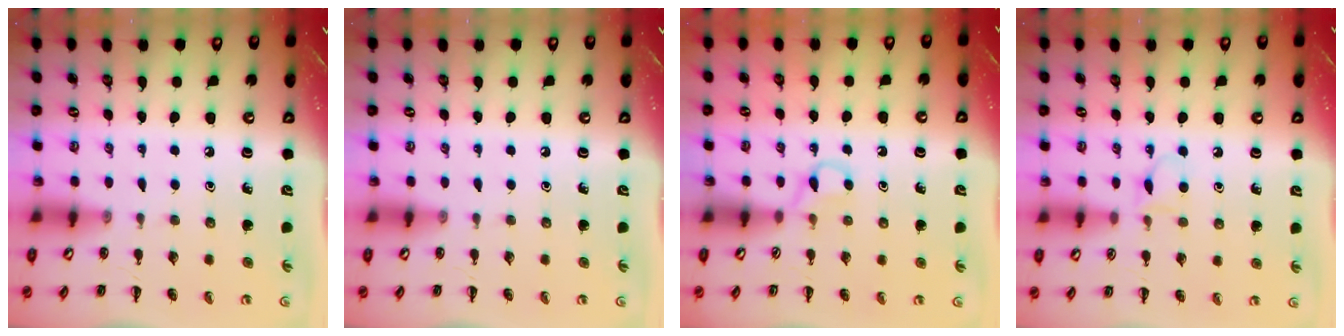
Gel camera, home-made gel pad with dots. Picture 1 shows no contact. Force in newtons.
{"total": 0.0}
{"total": 2.8, "press": 2.6, "slide": 1.0}
{"total": 4.1, "press": 3.8, "slide": 1.4}